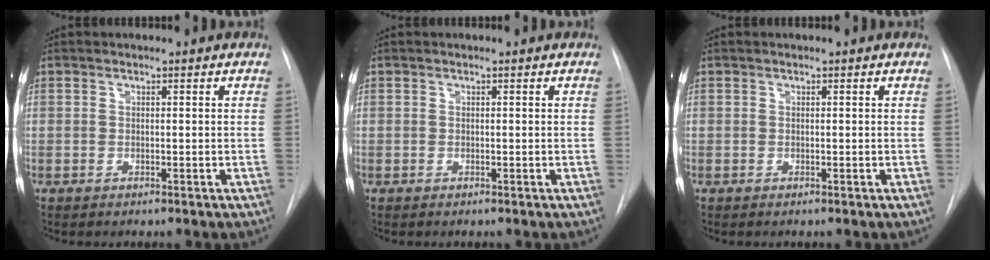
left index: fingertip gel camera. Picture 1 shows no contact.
{"total": 0.0}
{"total": 0.0}